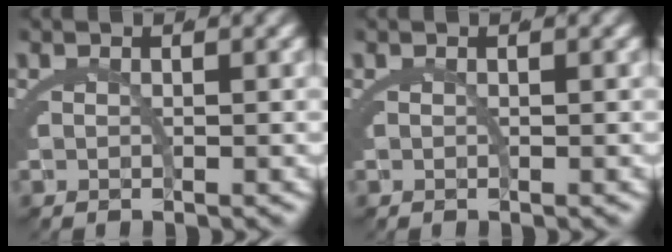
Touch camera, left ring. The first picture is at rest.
{"total": 0.0}